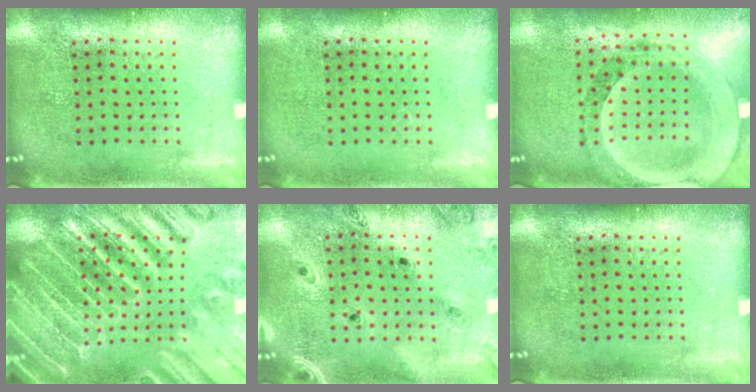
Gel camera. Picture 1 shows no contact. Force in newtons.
{"total": 0.0}
{"total": 1.5, "press": 1.4, "slide": 0.4}
{"total": 4.4, "press": 4.0, "slide": 1.7}
{"total": 1.3, "press": 1.3, "slide": 0.2}
{"total": 0.0}